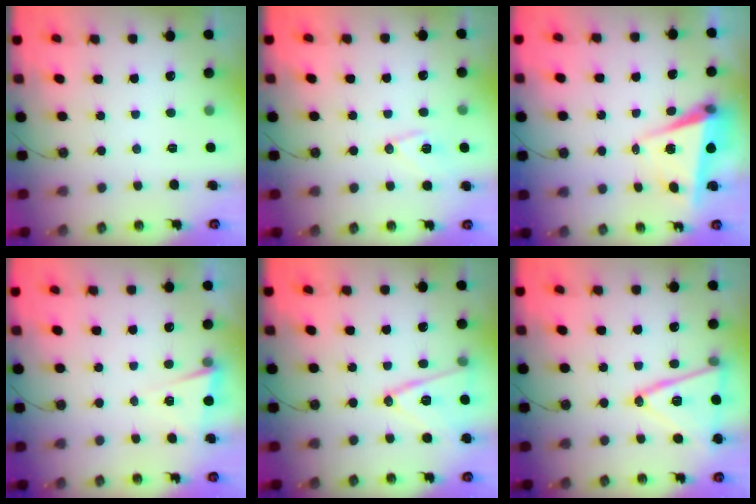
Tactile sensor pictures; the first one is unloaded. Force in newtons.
{"total": 9.1, "press": 9.1, "slide": 0.8}
{"total": 6.0, "press": 4.9, "slide": 3.3}
{"total": 3.0, "press": 2.8, "slide": 0.9}
{"total": 14.2, "press": 13.8, "slide": 3.3}
{"total": 16.9, "press": 16.6, "slide": 3.4}